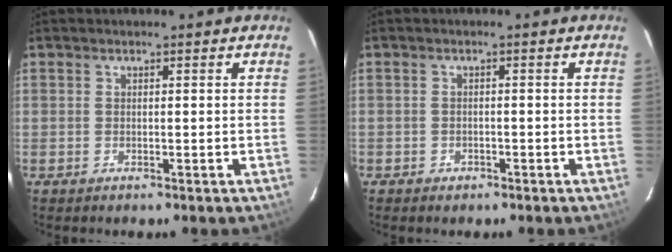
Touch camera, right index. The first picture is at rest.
{"total": 1.7, "force": [-1.1, 1.3, 0.1], "torque": [-0.006, 0.004, -0.017]}